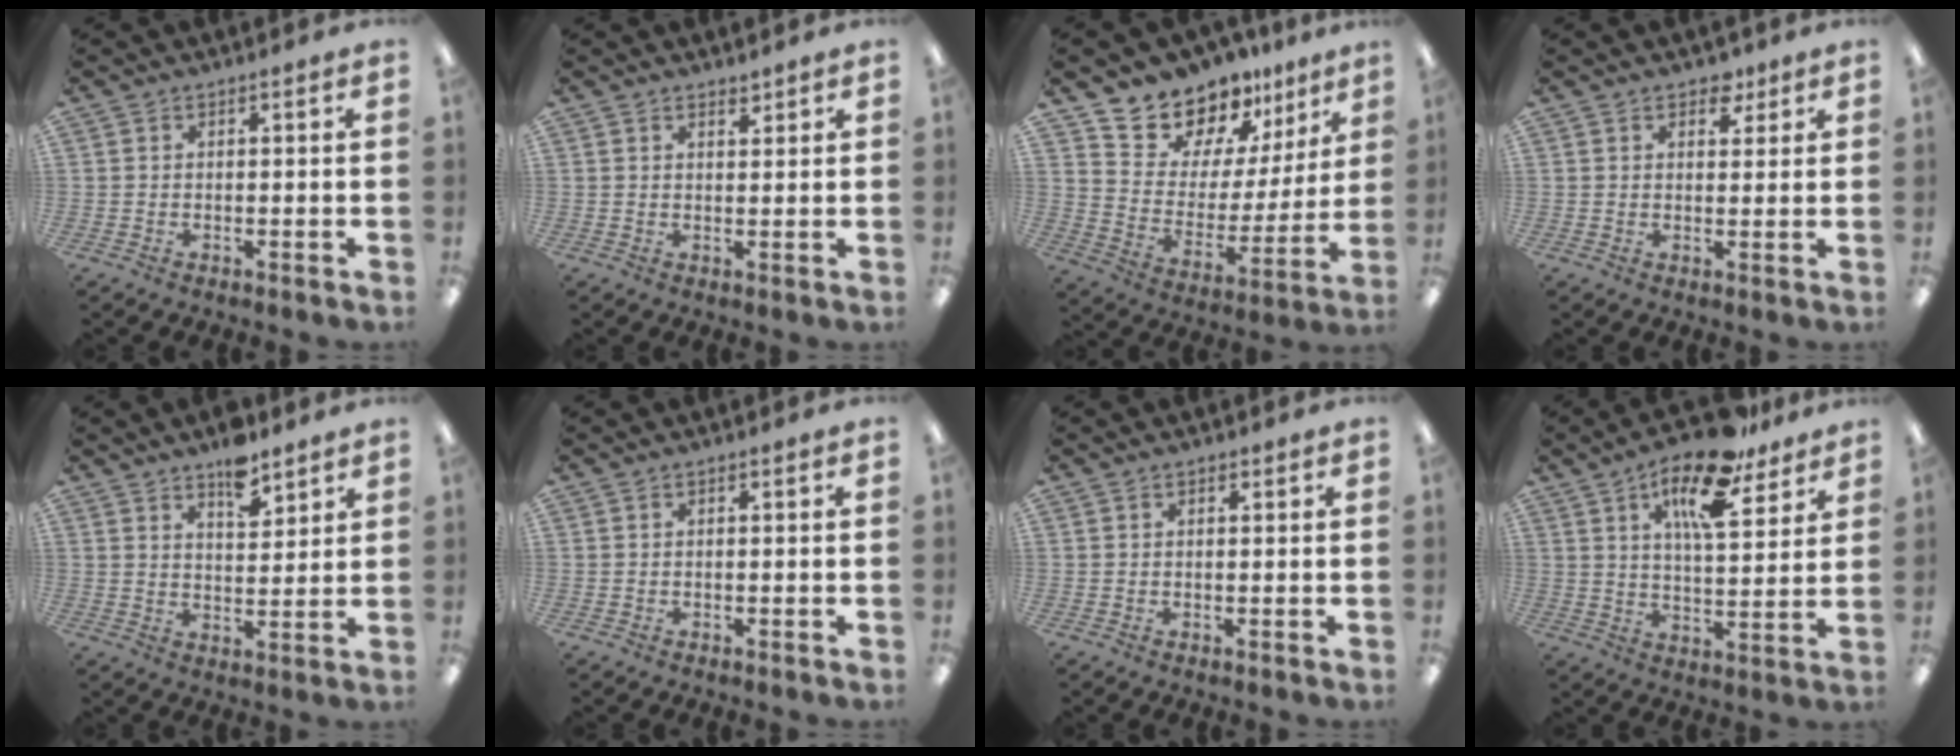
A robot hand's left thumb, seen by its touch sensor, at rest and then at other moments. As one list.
[{"total": 1.8, "force": [1.6, 0.6, 0.5], "torque": [-0.004, -0.004, 0.029]}, {"total": 14.3, "force": [13.0, 5.9, 0.2], "torque": [-0.032, -0.129, 0.242]}, {"total": 4.1, "force": [2.8, 2.5, 1.7], "torque": [-0.007, -0.011, 0.046]}, {"total": 7.2, "force": [5.6, 3.1, 3.3], "torque": [-0.041, -0.033, 0.096]}, {"total": 0.0}, {"total": 0.8, "force": [0.5, 0.4, 0.5], "torque": [-0.002, -0.002, 0.008]}, {"total": 15.4, "force": [10.2, 5.3, 10.2], "torque": [-0.159, -0.048, 0.167]}]